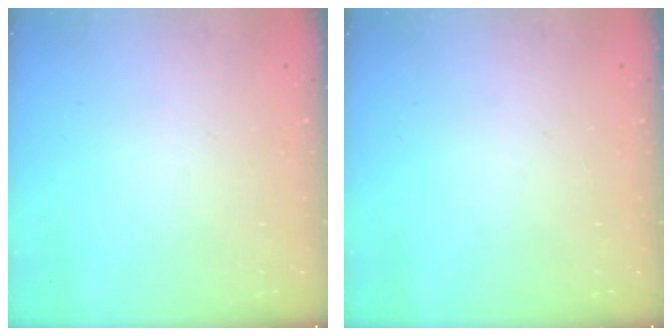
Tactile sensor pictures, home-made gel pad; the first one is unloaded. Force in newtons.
{"total": 0.0}